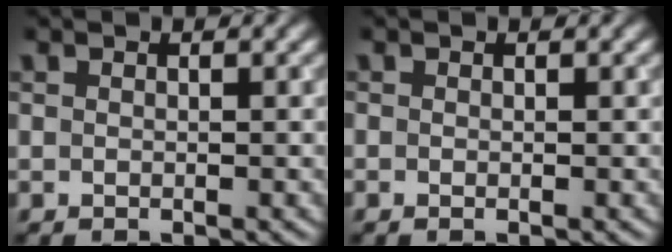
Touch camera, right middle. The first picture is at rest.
{"total": 0.0}